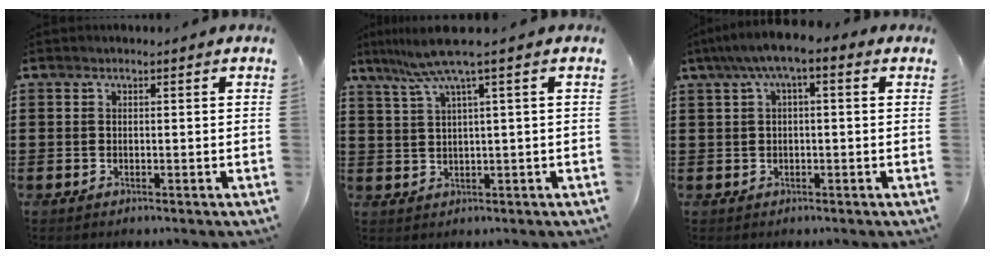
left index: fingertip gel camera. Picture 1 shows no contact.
{"total": 5.9, "force": [3.0, -0.7, 5.1], "torque": [-0.112, -0.011, 0.049]}
{"total": 4.1, "force": [0.3, 1.1, 3.9], "torque": [-0.080, 0.004, 0.001]}